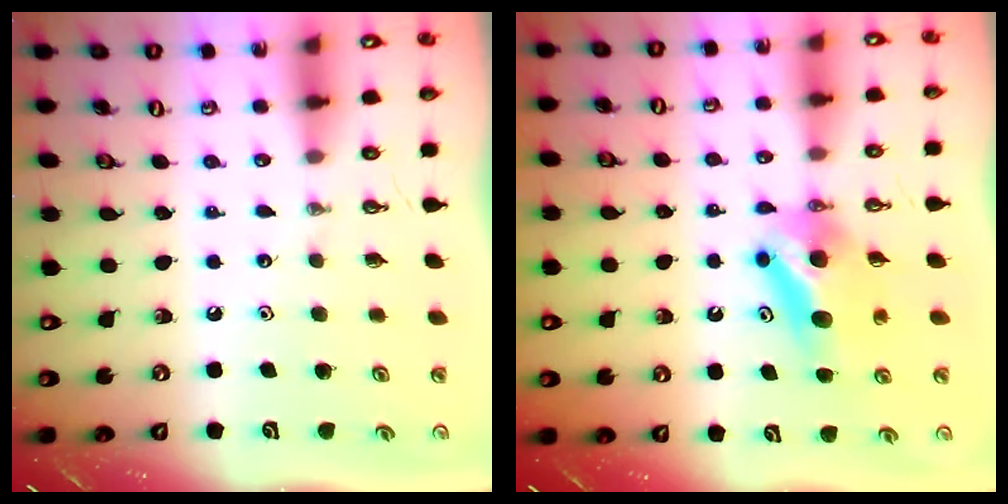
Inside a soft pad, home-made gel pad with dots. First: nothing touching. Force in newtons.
{"total": 8.3, "press": 5.9, "slide": 5.8}